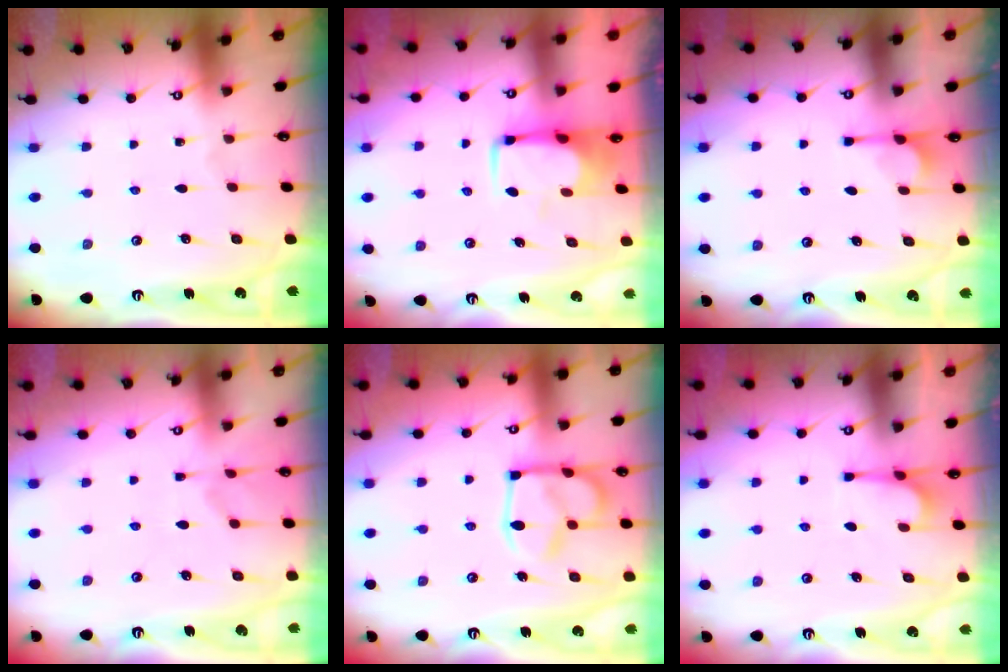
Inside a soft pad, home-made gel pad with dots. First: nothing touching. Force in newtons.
{"total": 3.9, "press": 3.9, "slide": 0.7}
{"total": 3.1, "press": 3.1, "slide": 0.6}
{"total": 1.6, "press": 0.9, "slide": 1.3}
{"total": 13.0, "press": 13.0, "slide": 1.1}
{"total": 1.0, "press": 0.3, "slide": 1.0}